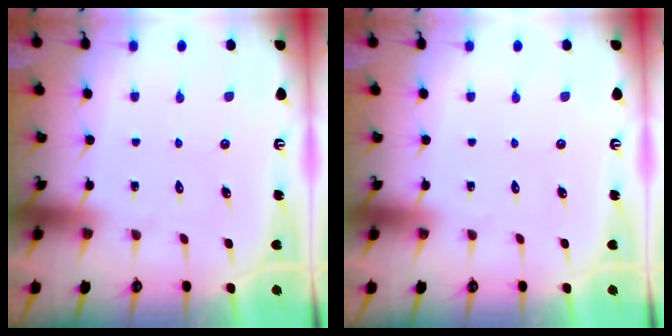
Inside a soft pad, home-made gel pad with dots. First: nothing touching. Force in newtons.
{"total": 0.0}